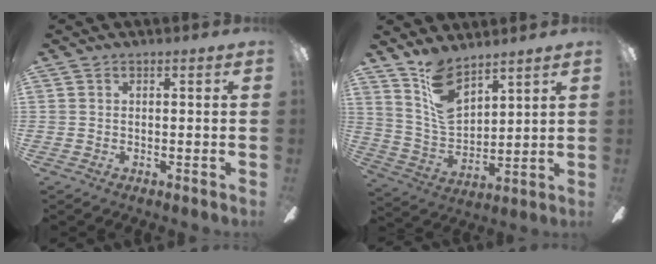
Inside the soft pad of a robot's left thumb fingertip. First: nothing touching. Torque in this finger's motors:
{"motor_torque": [-0.13, -0.11, -0.37, 0.03, -0.01]}